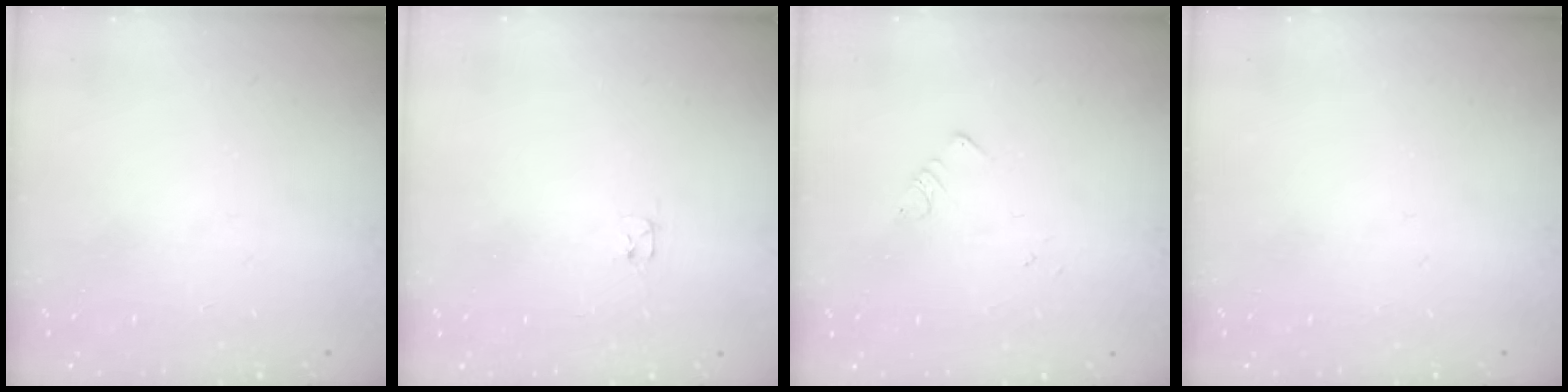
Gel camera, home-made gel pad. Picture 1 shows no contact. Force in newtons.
{"total": 2.4, "press": 2.3, "slide": 0.4}
{"total": 1.8, "press": 1.8, "slide": 0.2}
{"total": 0.0}